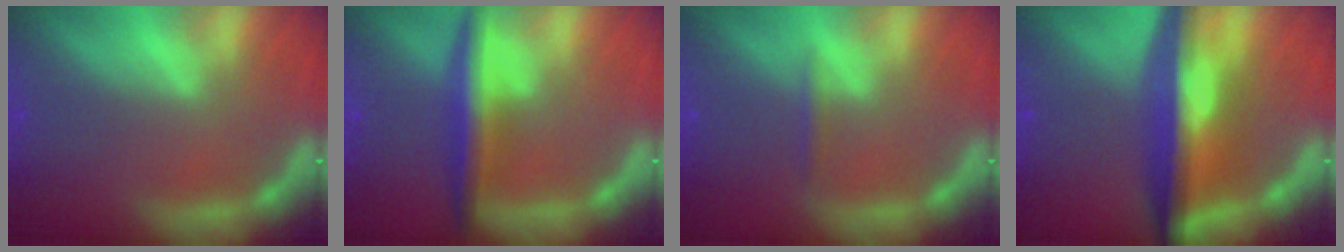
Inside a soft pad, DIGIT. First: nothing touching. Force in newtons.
{"total": 5.0}
{"total": 0.9}
{"total": 10.0}